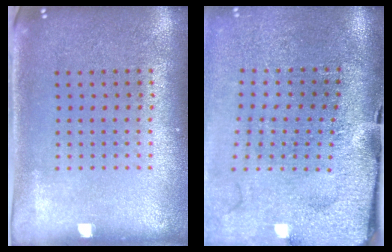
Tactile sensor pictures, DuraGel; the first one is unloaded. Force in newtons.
{"total": 4.3, "press": 3.4, "slide": 2.6}